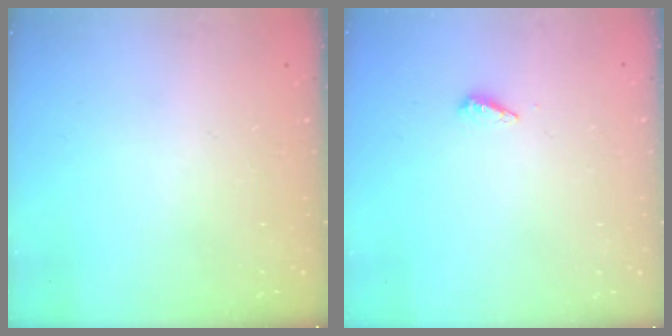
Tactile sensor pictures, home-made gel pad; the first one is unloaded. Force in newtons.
{"total": 2.9, "press": 2.9, "slide": 0.3}